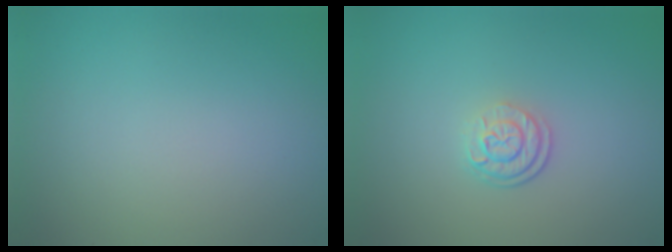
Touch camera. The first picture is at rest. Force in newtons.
{"total": 2.5, "press": 1.9, "slide": 1.6}